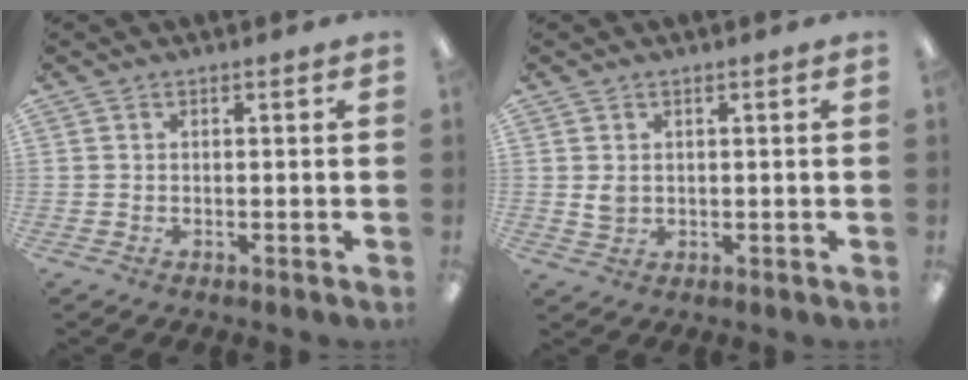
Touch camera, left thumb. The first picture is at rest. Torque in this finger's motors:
{"motor_torque": [-0.05, 0.05, -0.13, 0.07, 0.00]}